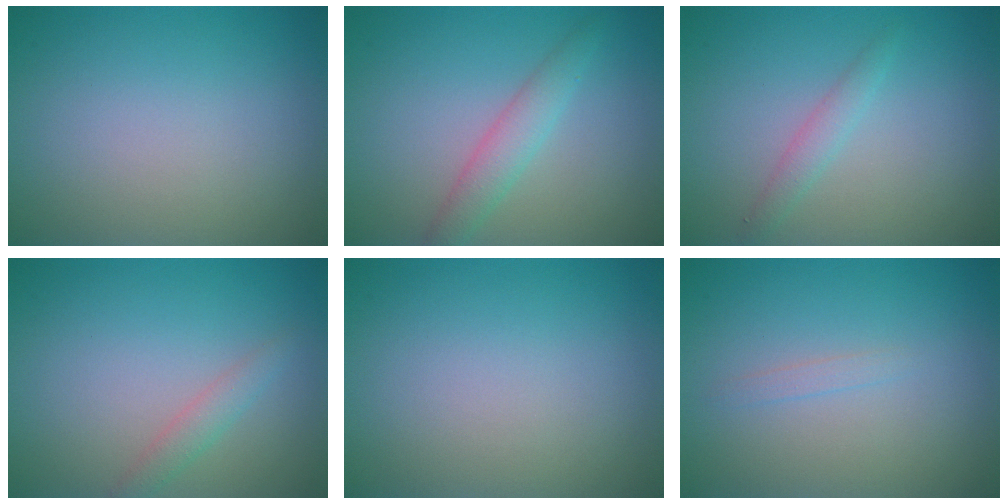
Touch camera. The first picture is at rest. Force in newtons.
{"total": 2.9, "press": 2.9, "slide": 0.1}
{"total": 1.1, "press": 1.1, "slide": 0.1}
{"total": 1.5, "press": 1.5, "slide": 0.1}
{"total": 0.0}
{"total": 0.7, "press": 0.7, "slide": 0.0}